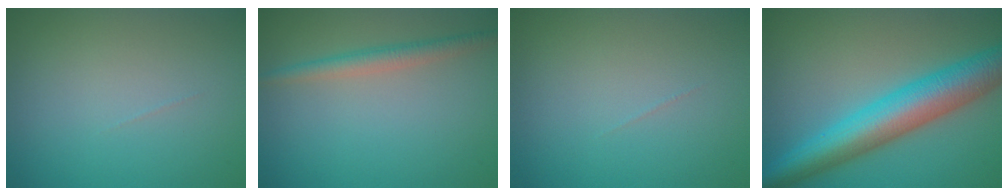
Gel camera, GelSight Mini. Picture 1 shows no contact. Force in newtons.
{"total": 2.4, "press": 2.4, "slide": 0.0}
{"total": 0.0}
{"total": 8.7, "press": 8.7, "slide": 0.0}